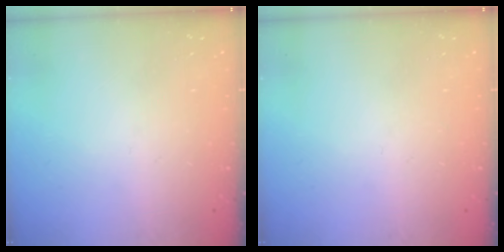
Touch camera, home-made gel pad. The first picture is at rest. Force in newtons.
{"total": 0.0}